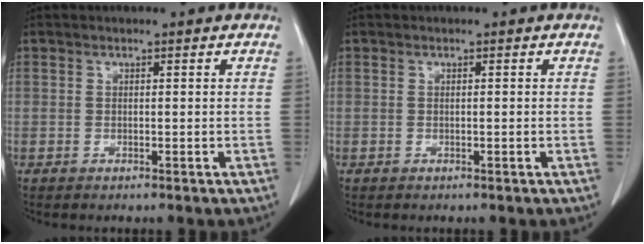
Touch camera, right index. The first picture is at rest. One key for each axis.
{"total": 0.0}